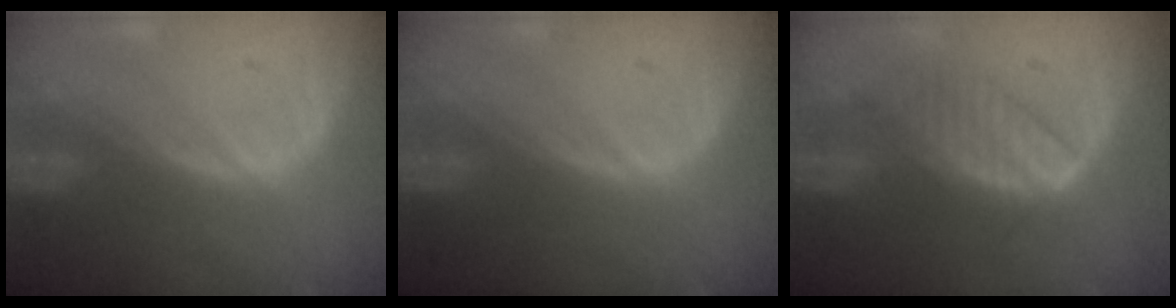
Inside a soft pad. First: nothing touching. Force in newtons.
{"total": 0.0}
{"total": 6.4, "press": 6.3, "slide": 1.4}